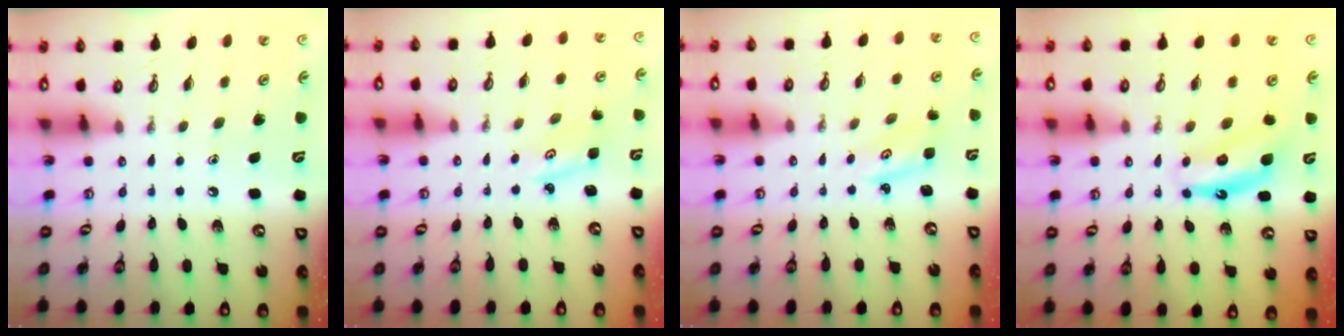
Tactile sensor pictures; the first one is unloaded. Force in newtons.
{"total": 2.3, "press": 2.3, "slide": 0.3}
{"total": 1.8, "press": 1.8, "slide": 0.1}
{"total": 7.1, "press": 7.1, "slide": 0.7}